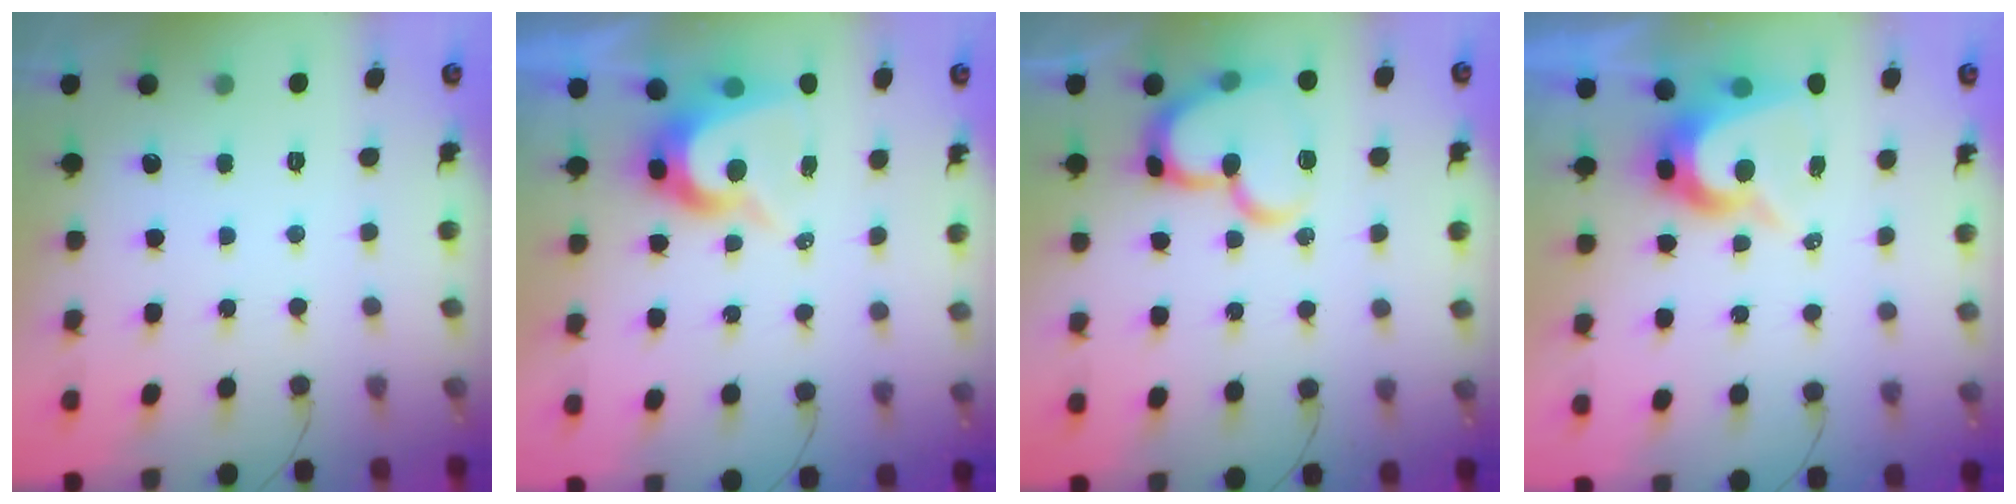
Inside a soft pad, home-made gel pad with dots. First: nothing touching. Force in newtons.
{"total": 8.8, "press": 8.8, "slide": 0.9}
{"total": 17.9, "press": 17.8, "slide": 1.9}
{"total": 9.2, "press": 9.2, "slide": 0.9}